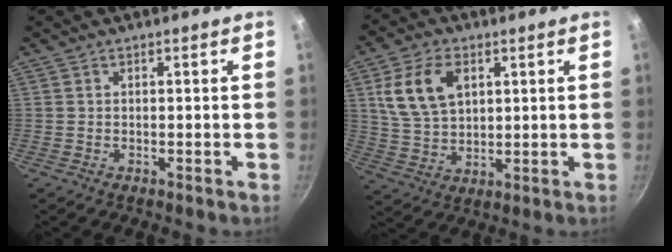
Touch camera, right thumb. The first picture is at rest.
{"total": 11.4, "force": [3.9, 7.3, 7.9], "torque": [-0.139, -0.005, 0.081]}